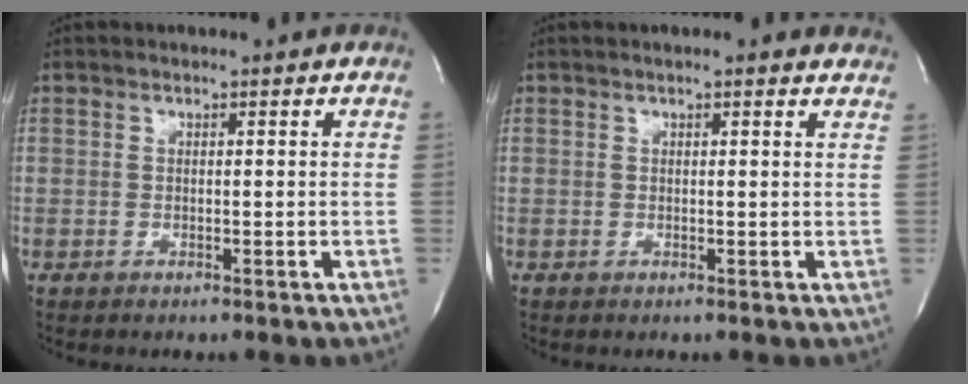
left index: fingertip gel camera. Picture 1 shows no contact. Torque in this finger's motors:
{"motor_torque": [0.02, -0.24, 0.08, -0.01]}